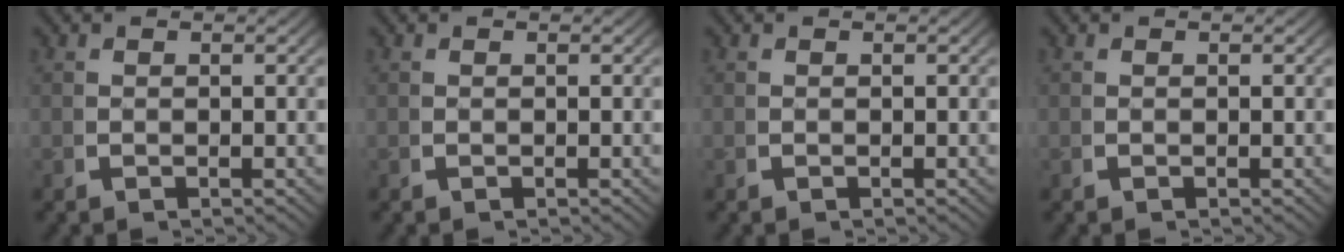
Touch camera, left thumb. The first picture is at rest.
{"total": 0.0}
{"total": 0.0}
{"total": 0.0}